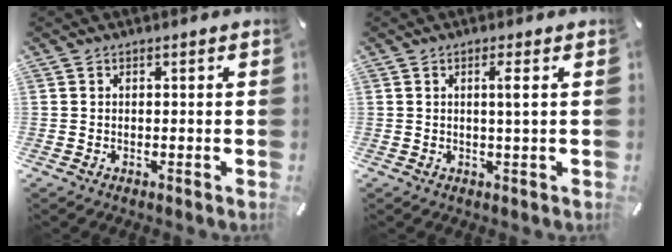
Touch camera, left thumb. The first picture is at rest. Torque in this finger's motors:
{"motor_torque": [0.45, 0.69, 0.26, -0.20, 0.00]}